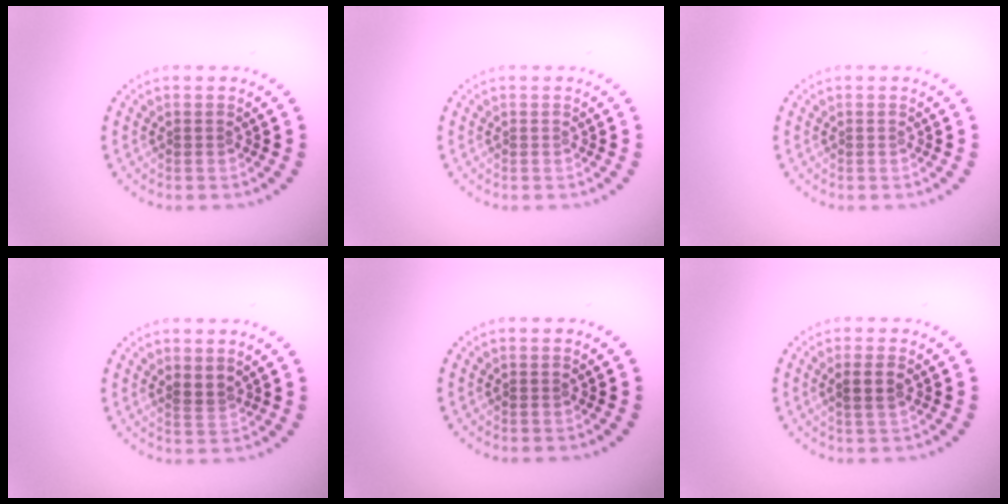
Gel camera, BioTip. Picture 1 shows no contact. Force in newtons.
{"total": 0.0}
{"total": 0.0}
{"total": 1.3, "press": 1.0, "slide": 0.8}
{"total": 0.0}
{"total": 1.7, "press": 1.5, "slide": 0.7}